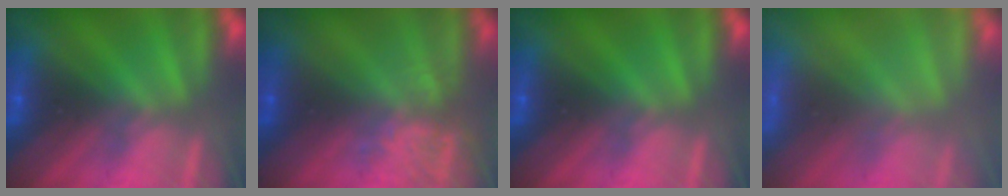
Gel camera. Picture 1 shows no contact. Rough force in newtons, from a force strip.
{"total": 3.9}
{"total": 0.0}
{"total": 5.8}